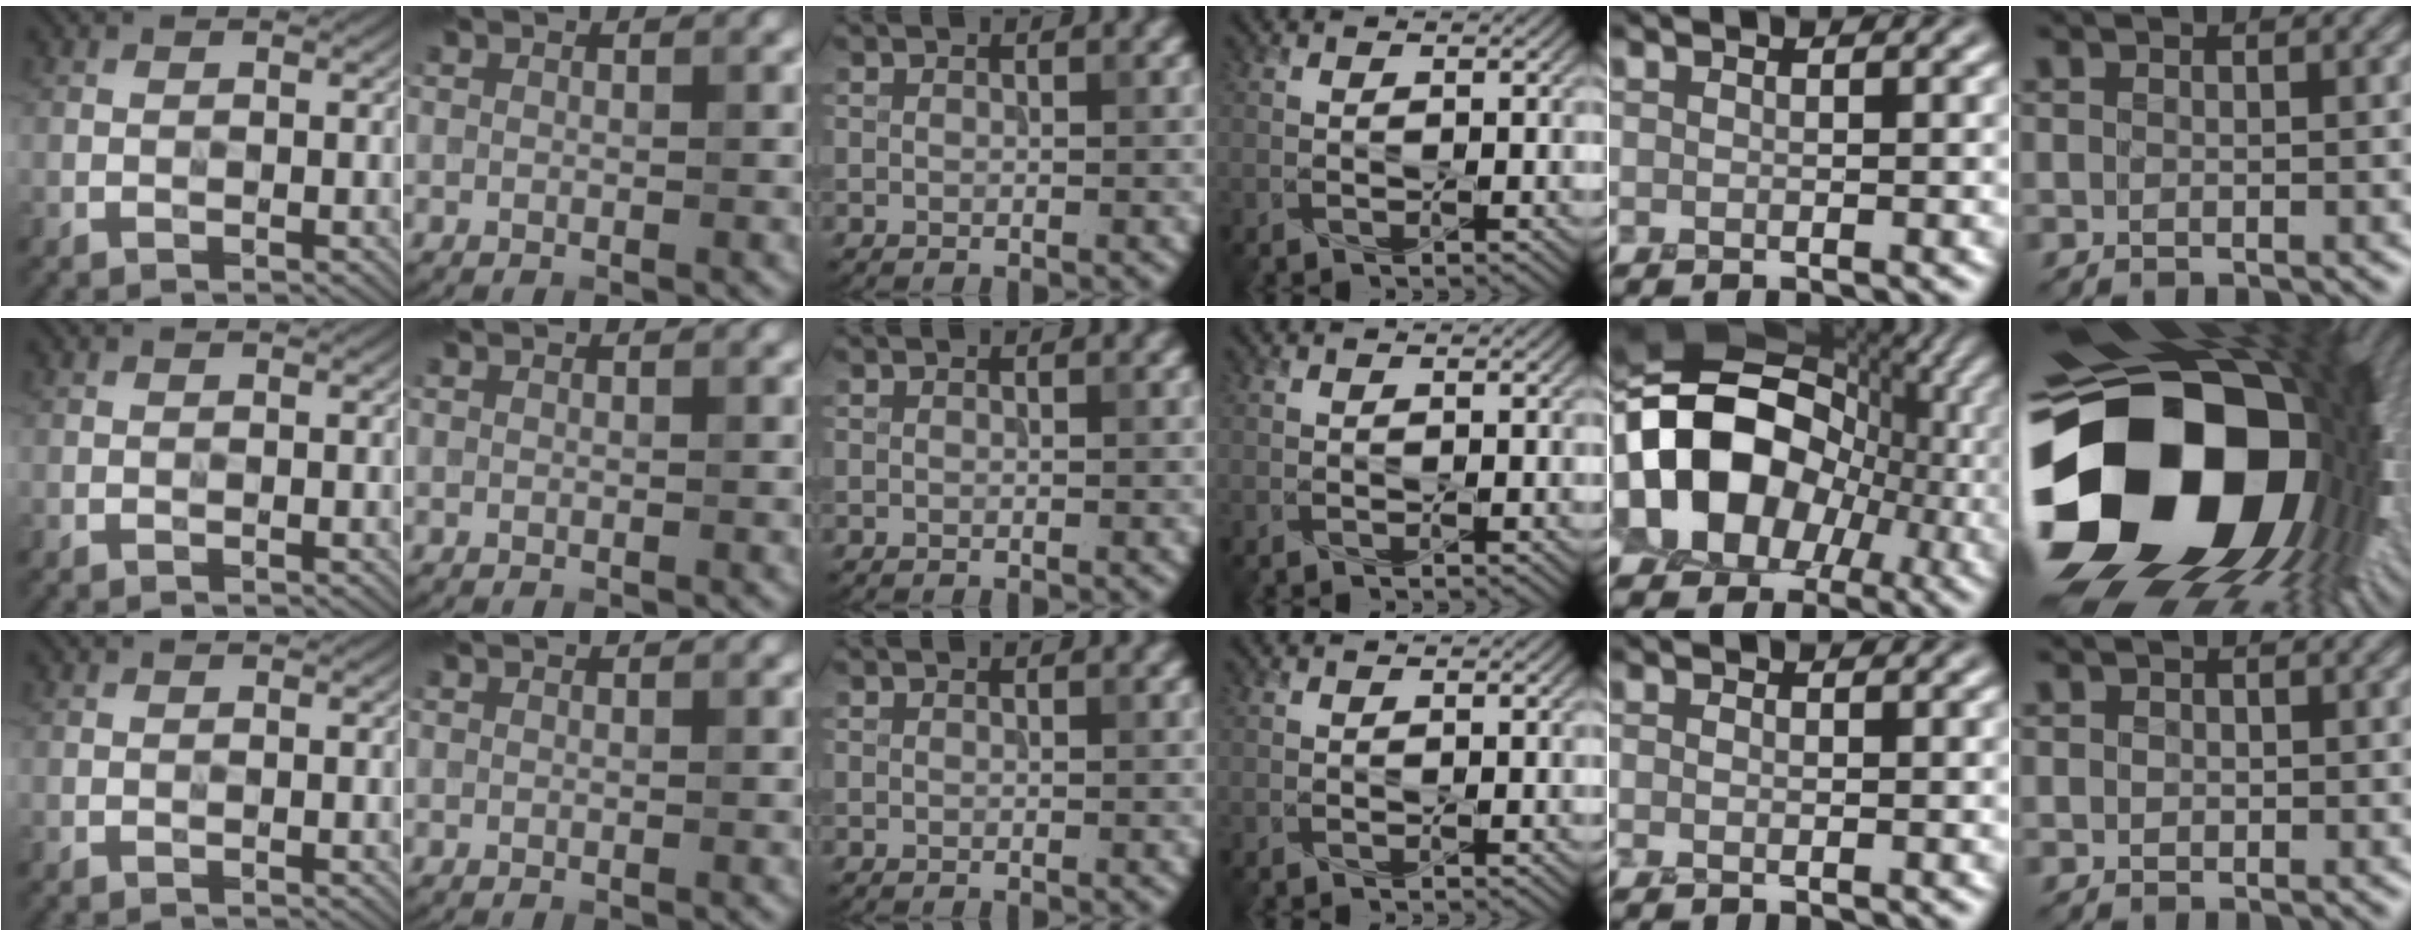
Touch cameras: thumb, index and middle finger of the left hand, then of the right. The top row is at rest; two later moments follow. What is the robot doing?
{"motion": "press", "object": "button"}